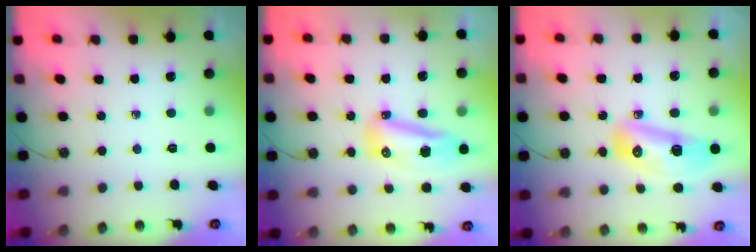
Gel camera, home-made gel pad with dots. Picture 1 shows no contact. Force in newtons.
{"total": 26.9, "press": 15.3, "slide": 22.2}
{"total": 13.0, "press": 12.9, "slide": 1.6}